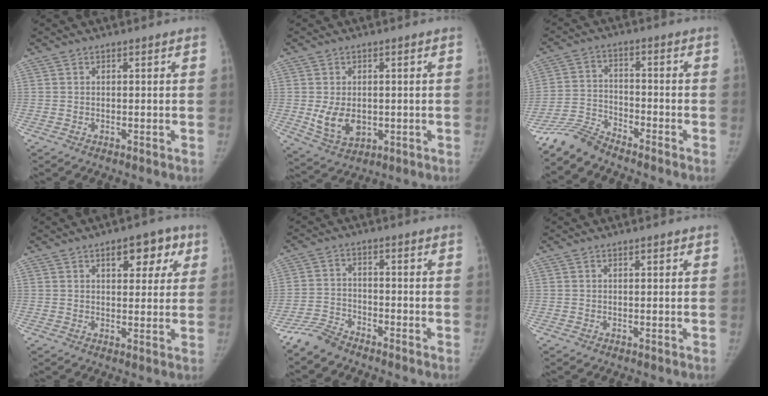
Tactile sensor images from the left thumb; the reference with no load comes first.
{"total": 7.1, "force": [-0.7, 5.1, 4.9], "torque": [-0.067, -0.012, 0.003]}
{"total": 6.6, "force": [-6.5, 1.0, 0.9], "torque": [-0.020, 0.031, -0.132]}
{"total": 8.5, "force": [3.9, 4.6, 5.9], "torque": [-0.039, -0.005, 0.046]}
{"total": 5.2, "force": [-4.8, 1.7, 1.0], "torque": [-0.023, 0.014, -0.100]}
{"total": 0.6, "force": [0.3, 0.3, 0.5], "torque": [-0.006, 0.000, 0.005]}